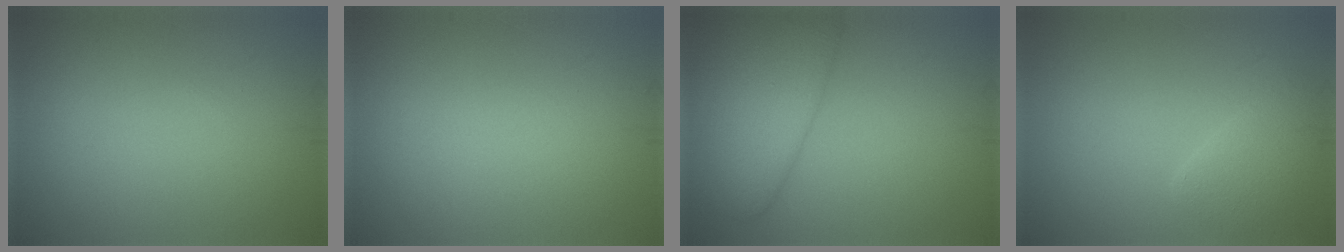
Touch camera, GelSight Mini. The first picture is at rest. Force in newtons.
{"total": 0.0}
{"total": 5.6, "press": 5.6, "slide": 0.3}
{"total": 2.5, "press": 2.5, "slide": 0.1}